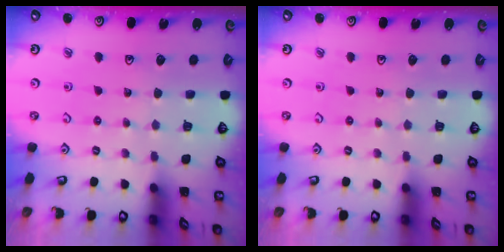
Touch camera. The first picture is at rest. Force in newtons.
{"total": 0.0}